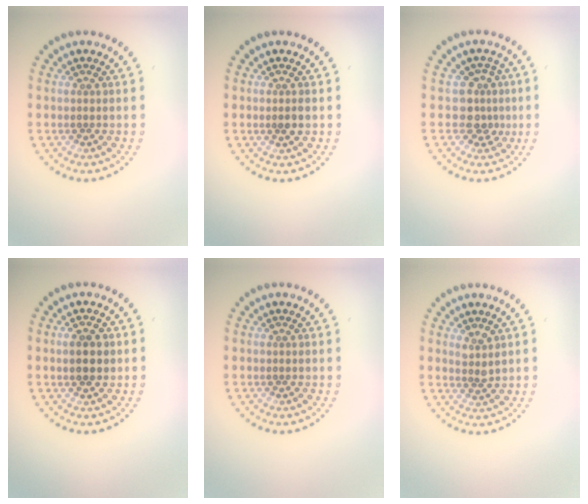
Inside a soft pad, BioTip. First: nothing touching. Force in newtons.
{"total": 1.3, "press": 1.1, "slide": 0.6}
{"total": 2.6, "press": 1.9, "slide": 1.8}
{"total": 2.4, "press": 2.4, "slide": 0.3}
{"total": 0.0}
{"total": 1.2, "press": 1.0, "slide": 0.6}